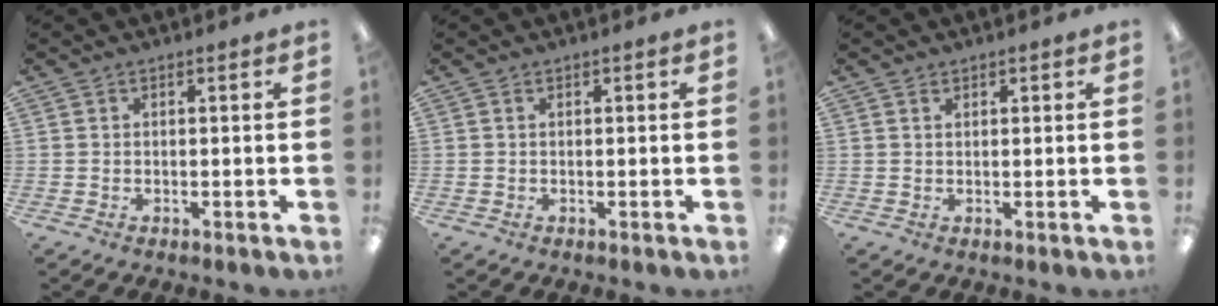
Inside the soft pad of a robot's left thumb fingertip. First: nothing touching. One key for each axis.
{"total": 0.0}
{"total": 0.9, "fx": 0.6, "fy": 0.6, "fz": 0.4, "tx": -0.009, "ty": 0.002, "tz": 0.012}